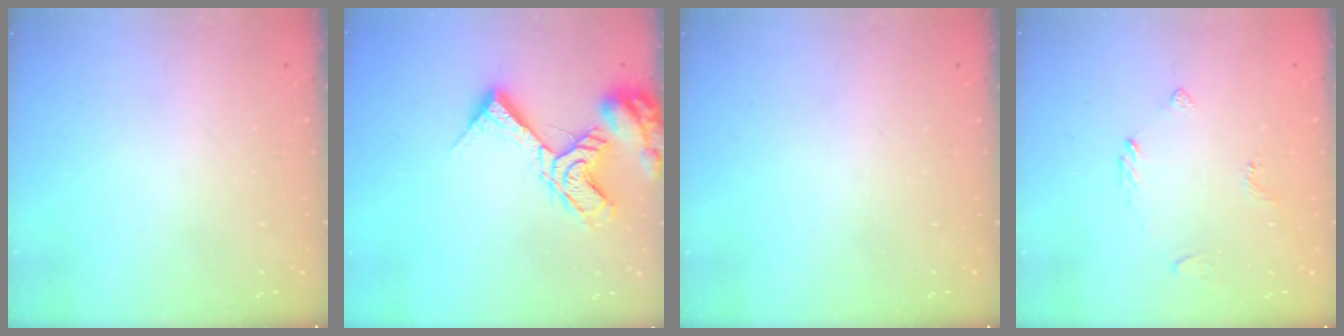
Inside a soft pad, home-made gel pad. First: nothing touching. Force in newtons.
{"total": 12.9, "press": 12.8, "slide": 1.6}
{"total": 0.0}
{"total": 3.2, "press": 3.1, "slide": 0.9}